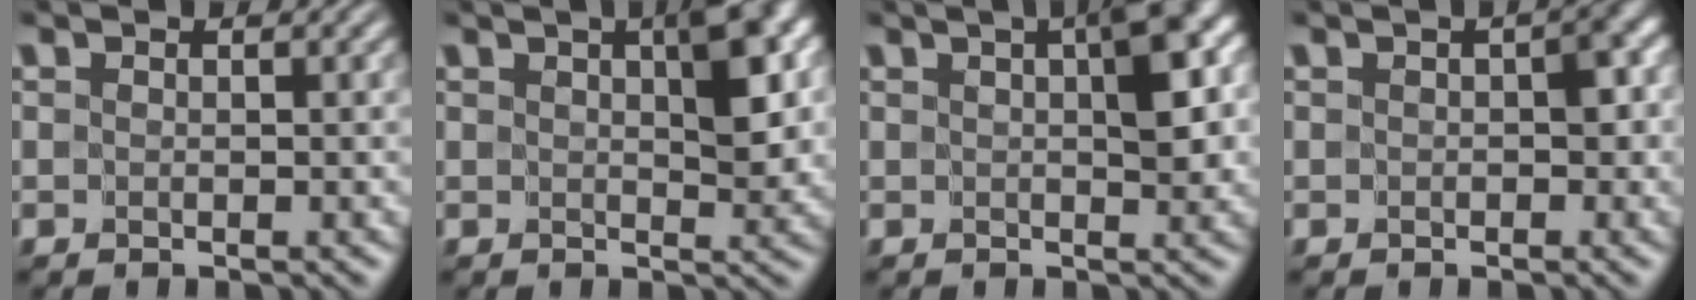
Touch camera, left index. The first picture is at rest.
{"total": 4.8, "force": [1.5, 1.9, 4.2], "torque": [-0.055, 0.003, 0.022]}
{"total": 4.6, "force": [1.3, 1.5, 4.2], "torque": [-0.053, 0.010, 0.015]}
{"total": 1.9, "force": [-0.2, 1.1, 1.5], "torque": [-0.017, 0.003, -0.004]}